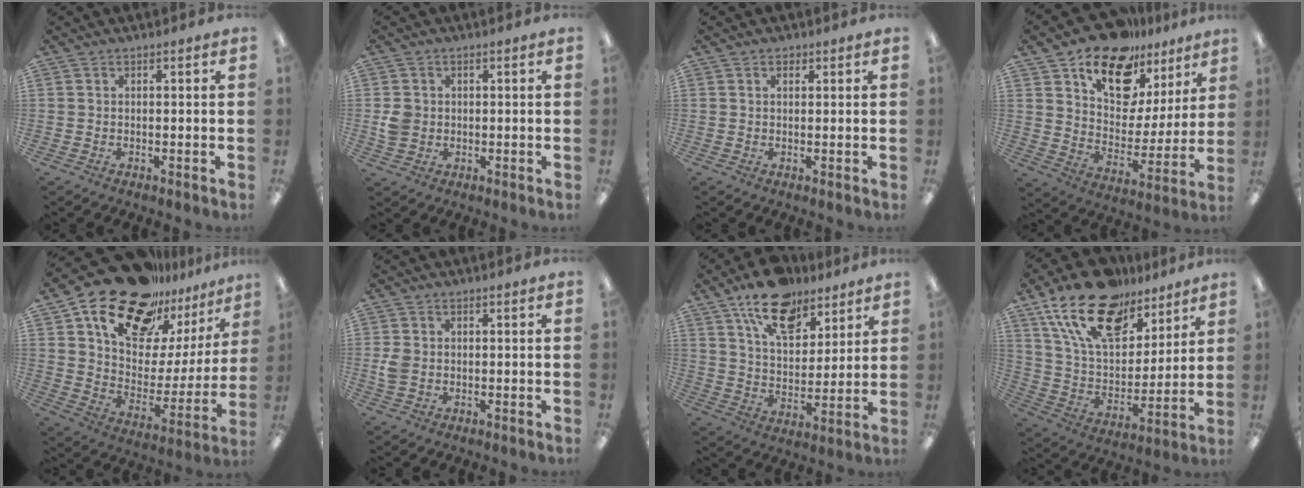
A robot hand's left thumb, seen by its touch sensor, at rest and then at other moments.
{"total": 3.9, "force": [-0.1, 3.6, 1.5], "torque": [-0.021, 0.005, -0.002]}
{"total": 1.3, "force": [0.7, 0.8, 0.8], "torque": [-0.008, -0.002, 0.011]}
{"total": 16.8, "force": [12.6, 9.0, 6.5], "torque": [-0.122, -0.082, 0.229]}
{"total": 22.4, "force": [17.0, 11.3, 9.2], "torque": [-0.166, -0.107, 0.302]}
{"total": 3.6, "force": [-0.2, 2.8, 2.4], "torque": [-0.040, 0.003, -0.006]}
{"total": 15.2, "force": [10.8, 7.7, 7.4], "torque": [-0.121, -0.052, 0.196]}
{"total": 21.4, "force": [14.1, 11.2, 11.5], "torque": [-0.222, -0.073, 0.253]}